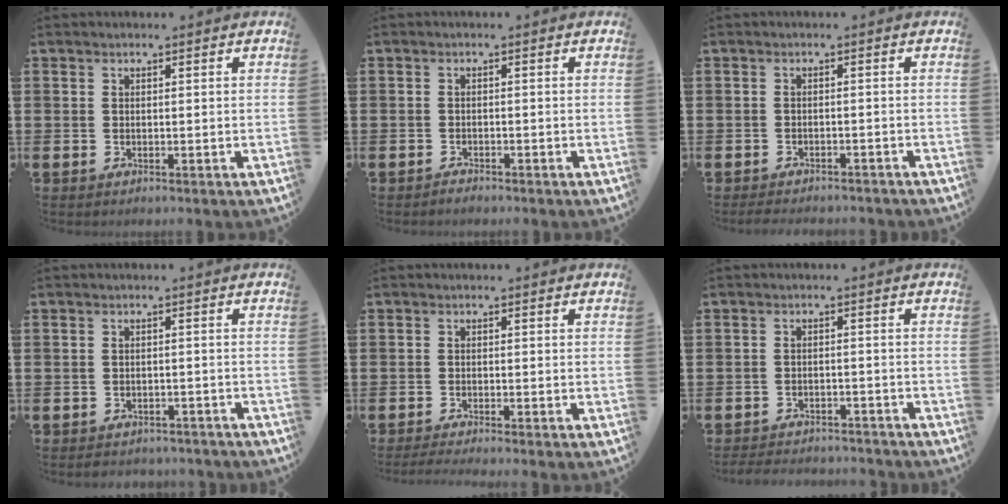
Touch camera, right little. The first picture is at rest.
{"total": 0.8, "force": [-0.8, 0.1, 0.0], "torque": [-0.003, -0.002, -0.017]}
{"total": 1.4, "force": [-1.4, 0.0, 0.1], "torque": [-0.005, 0.002, -0.030]}
{"total": 1.3, "force": [-1.3, 0.2, -0.1], "torque": [-0.003, 0.003, -0.029]}
{"total": 1.1, "force": [-0.9, -0.1, 0.7], "torque": [-0.009, -0.001, -0.017]}
{"total": 2.3, "force": [-2.3, 0.1, -0.2], "torque": [-0.003, 0.002, -0.051]}